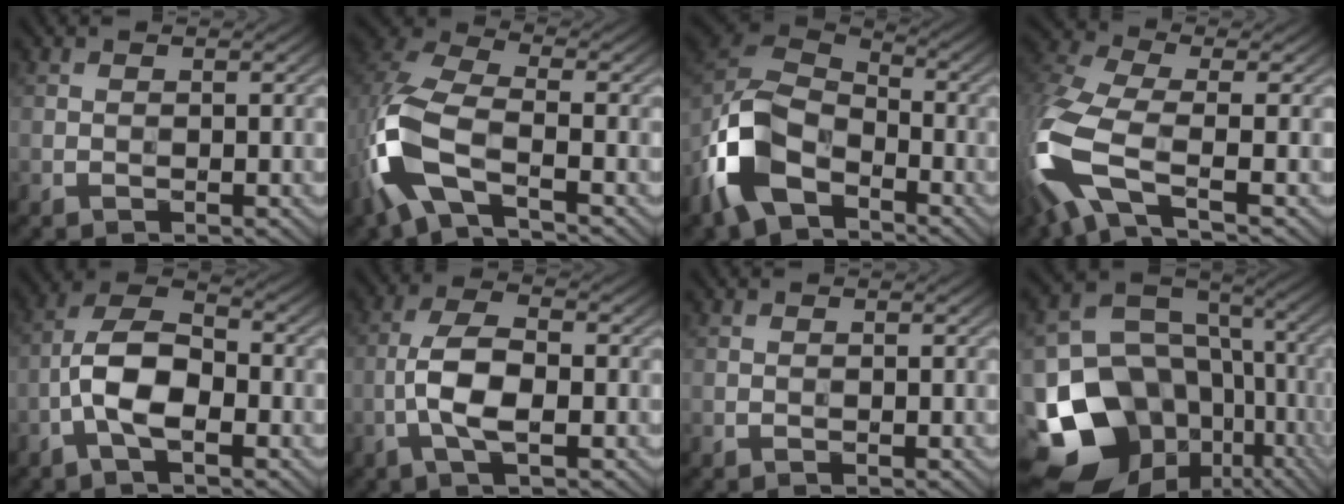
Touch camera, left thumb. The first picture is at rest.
{"total": 10.3, "force": [-3.5, 4.7, 8.4], "torque": [-0.215, -0.012, -0.085]}
{"total": 13.2, "force": [-6.7, 7.5, 8.5], "torque": [-0.213, -0.023, -0.146]}
{"total": 12.3, "force": [-3.8, 5.1, 10.6], "torque": [-0.294, -0.020, -0.083]}
{"total": 7.1, "force": [-2.1, 3.0, 6.1], "torque": [-0.122, 0.018, -0.050]}
{"total": 5.5, "force": [-1.1, 1.7, 5.1], "torque": [-0.110, 0.007, -0.029]}
{"total": 0.0}
{"total": 19.2, "force": [-8.1, 14.9, 9.1], "torque": [-0.212, -0.032, -0.110]}